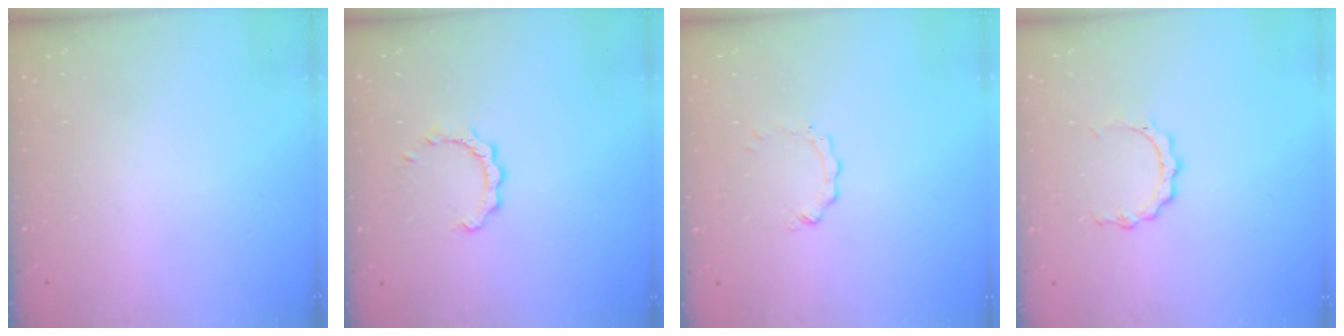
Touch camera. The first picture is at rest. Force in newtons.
{"total": 2.3, "press": 2.3, "slide": 0.2}
{"total": 0.7, "press": 0.7, "slide": 0.1}
{"total": 4.2, "press": 4.2, "slide": 0.4}